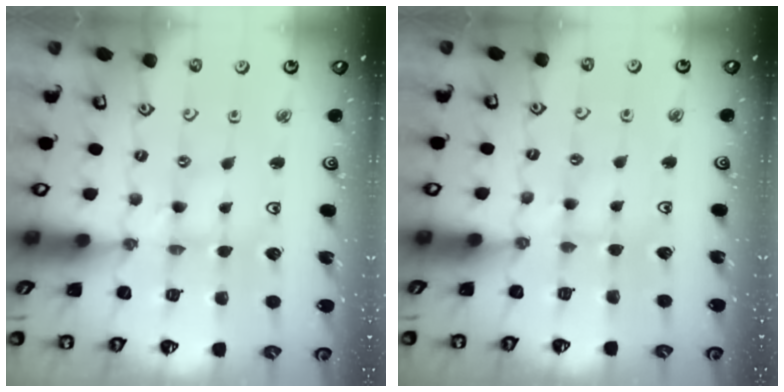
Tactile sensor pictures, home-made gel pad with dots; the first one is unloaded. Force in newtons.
{"total": 2.3, "press": 2.3, "slide": 0.4}